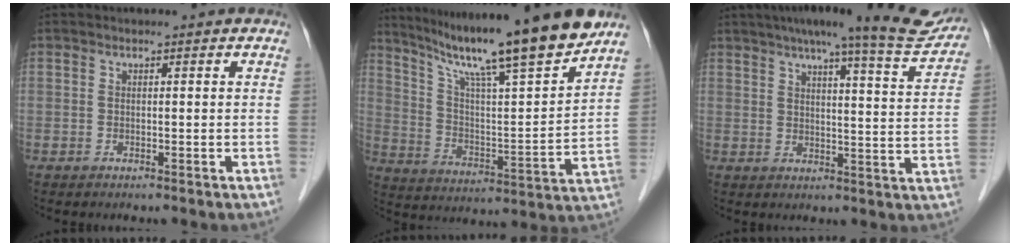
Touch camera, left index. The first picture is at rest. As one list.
[{"total": 20.0, "force": [16.5, -0.6, 11.2], "torque": [-0.182, -0.014, 0.263]}, {"total": 17.7, "force": [15.5, 1.7, 8.5], "torque": [-0.107, -0.005, 0.187]}]